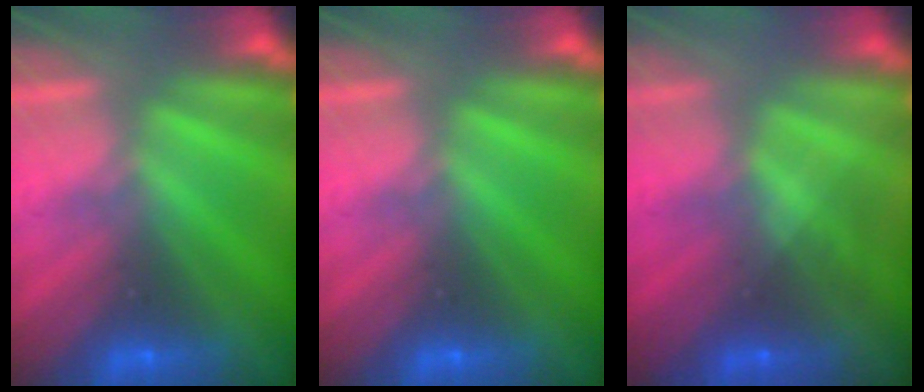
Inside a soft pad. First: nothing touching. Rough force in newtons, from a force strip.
{"total": 0.0}
{"total": 1.7}